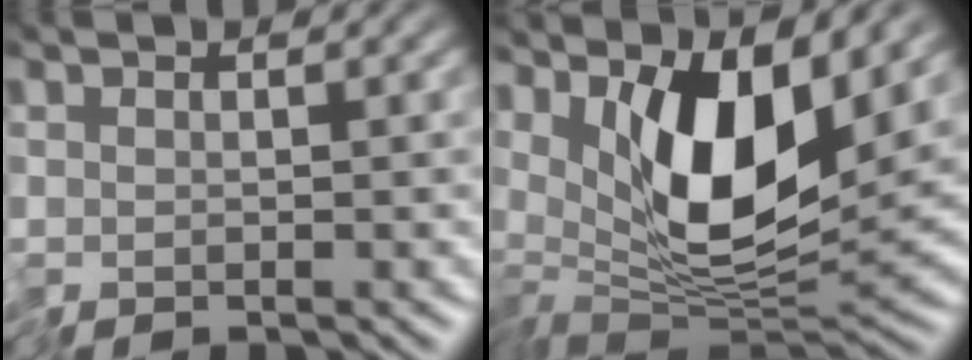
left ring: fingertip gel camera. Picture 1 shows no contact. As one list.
[{"total": 10.7, "force": [2.5, 4.6, 9.3], "torque": [-0.164, -0.013, 0.041]}]